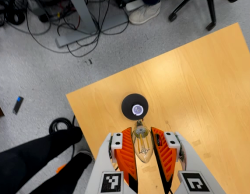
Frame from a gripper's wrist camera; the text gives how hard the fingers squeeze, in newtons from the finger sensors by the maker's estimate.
{"total": 12.5, "left": 12.6, "right": 12.3}